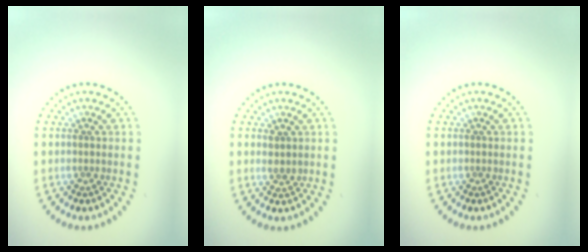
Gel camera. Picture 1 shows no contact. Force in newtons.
{"total": 1.1, "press": 1.1, "slide": 0.4}
{"total": 0.0}